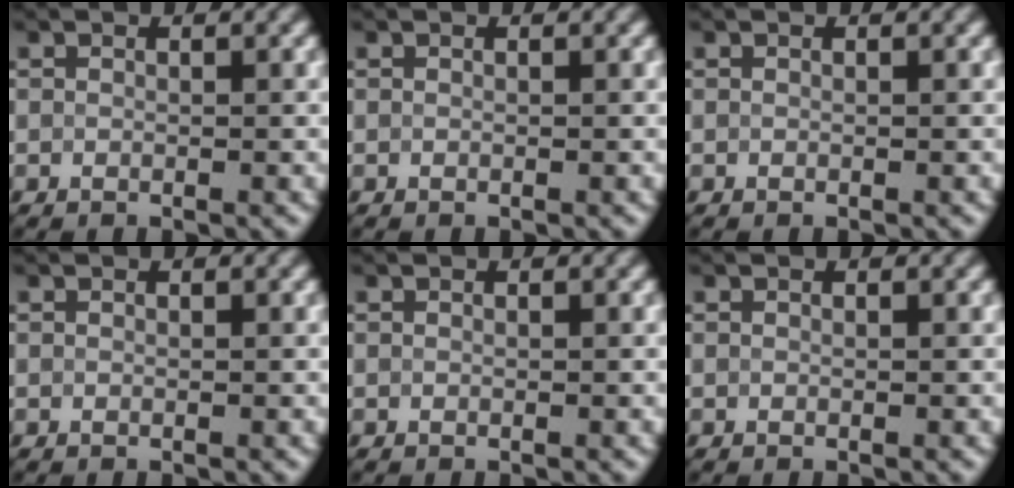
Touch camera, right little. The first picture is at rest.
{"total": 0.0}
{"total": 0.0}
{"total": 0.0}
{"total": 0.0}
{"total": 0.0}